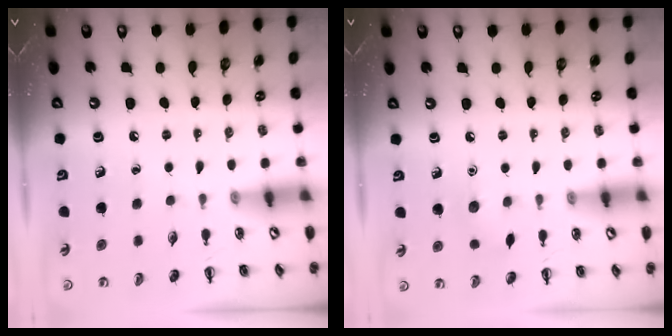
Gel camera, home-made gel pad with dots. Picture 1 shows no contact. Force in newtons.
{"total": 5.1, "press": 4.9, "slide": 1.5}